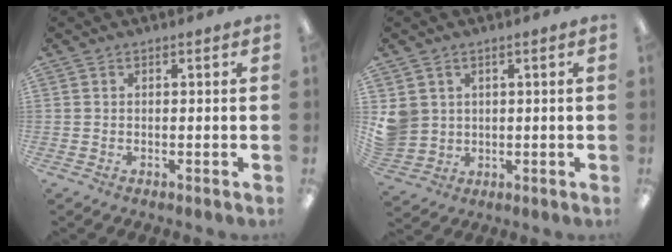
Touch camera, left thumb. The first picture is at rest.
{"total": 5.3, "force": [1.7, 4.9, 1.1], "torque": [-0.034, 0.002, 0.036]}